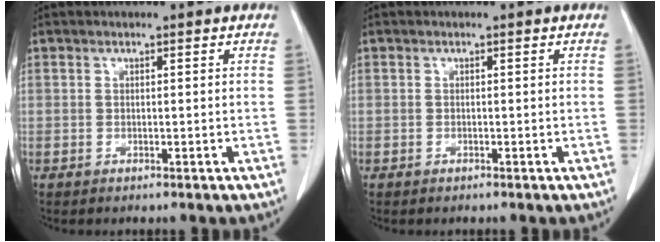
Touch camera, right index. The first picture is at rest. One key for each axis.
{"total": 0.0}